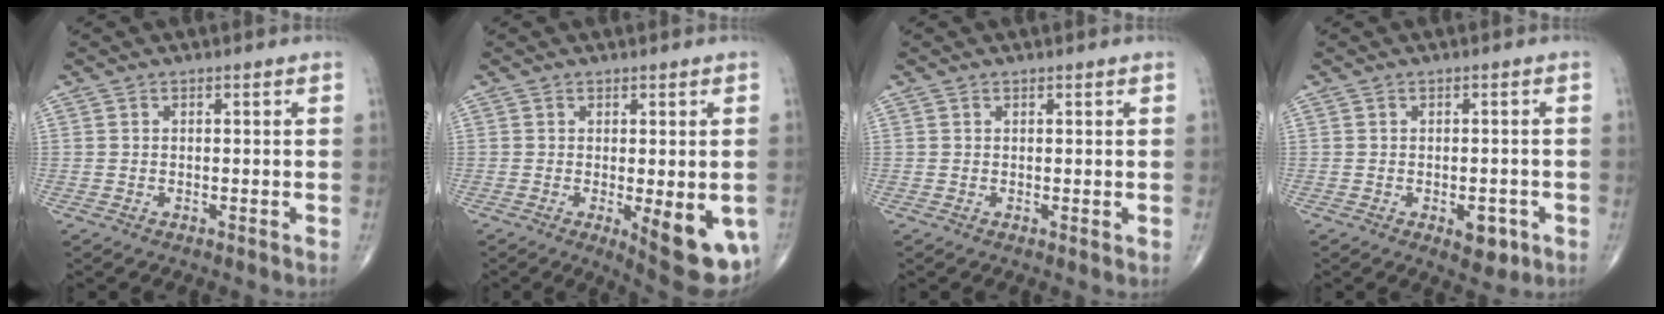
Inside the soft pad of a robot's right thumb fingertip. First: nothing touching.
{"total": 11.2, "force": [-3.1, 3.7, 10.1], "torque": [-0.120, -0.022, -0.031]}
{"total": 0.6, "force": [0.3, 0.2, 0.4], "torque": [-0.008, -0.003, 0.004]}
{"total": 4.3, "force": [-1.6, 2.4, 3.2], "torque": [-0.024, 0.002, -0.014]}